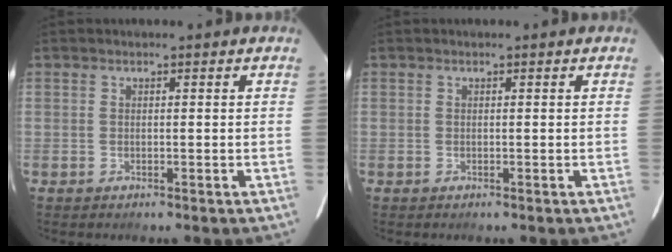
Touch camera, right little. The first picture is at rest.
{"total": 0.0}